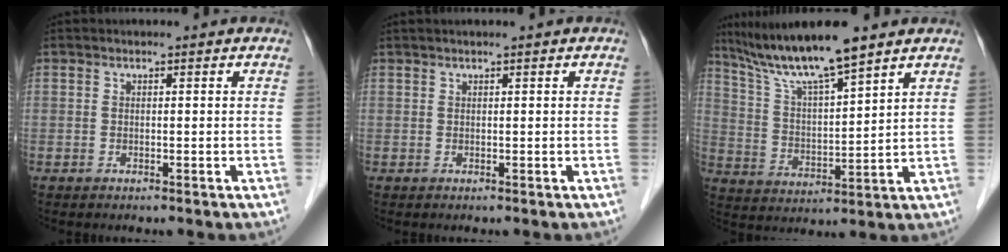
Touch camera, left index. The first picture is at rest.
{"total": 0.8, "force": [0.6, -0.2, 0.5], "torque": [-0.012, 0.010, 0.016]}
{"total": 11.2, "force": [9.2, -0.3, 6.5], "torque": [-0.129, 0.005, 0.175]}